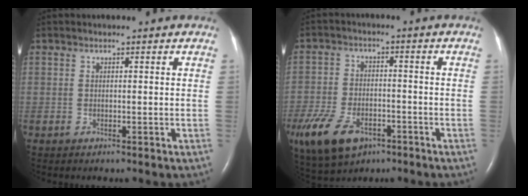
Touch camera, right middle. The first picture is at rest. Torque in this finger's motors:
{"motor_torque": [0.51, -0.41, 0.17, 0.08]}